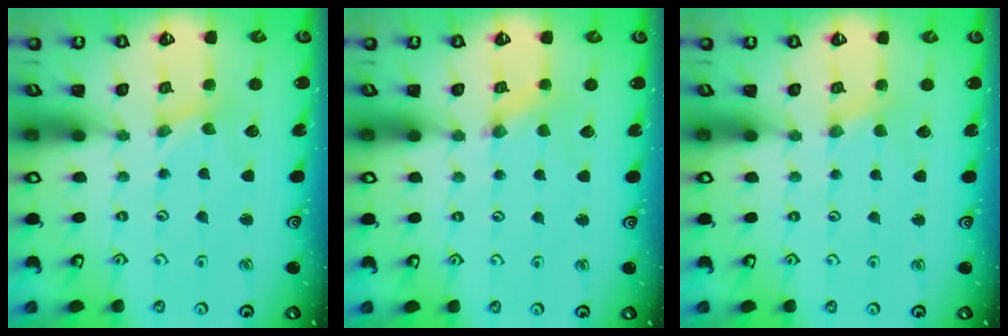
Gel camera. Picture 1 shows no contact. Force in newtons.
{"total": 1.3, "press": 1.3, "slide": 0.3}
{"total": 1.8, "press": 1.7, "slide": 0.4}